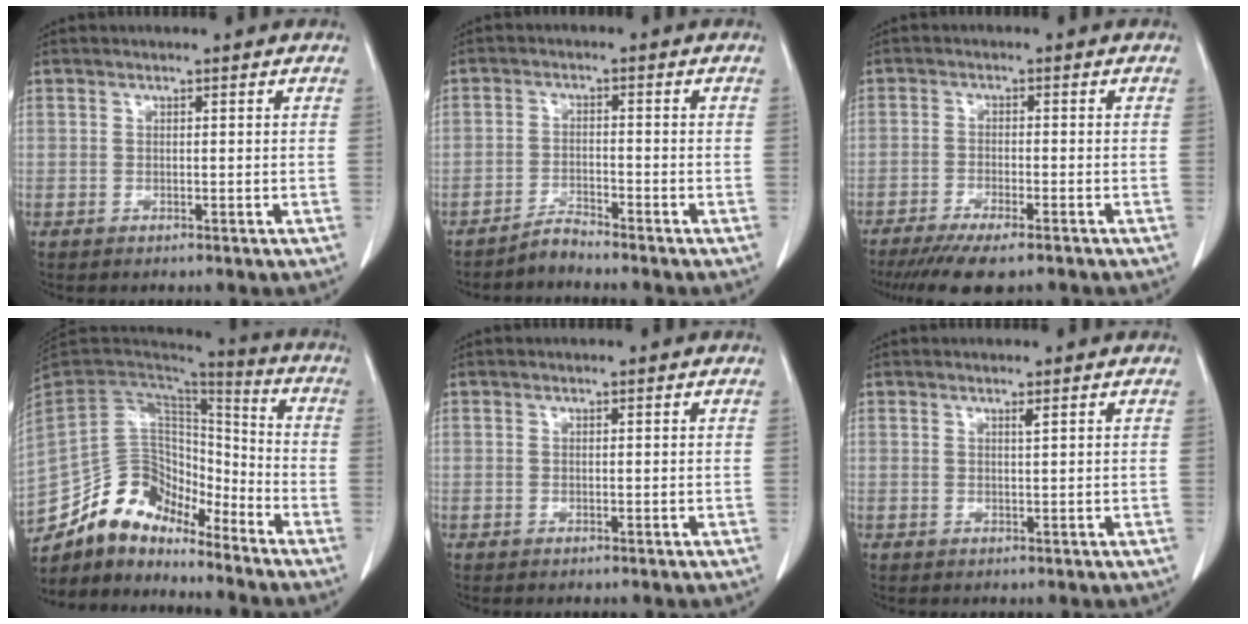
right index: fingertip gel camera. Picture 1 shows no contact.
{"total": 2.2, "force": [-2.2, 0.0, -0.1], "torque": [0.009, -0.008, -0.041]}
{"total": 9.4, "force": [-7.5, 1.3, 5.6], "torque": [-0.080, -0.018, -0.116]}
{"total": 14.7, "force": [-12.4, 6.6, 4.5], "torque": [-0.069, 0.065, -0.227]}
{"total": 0.0}
{"total": 0.6, "force": [0.4, -0.2, 0.5], "torque": [-0.016, -0.005, 0.011]}